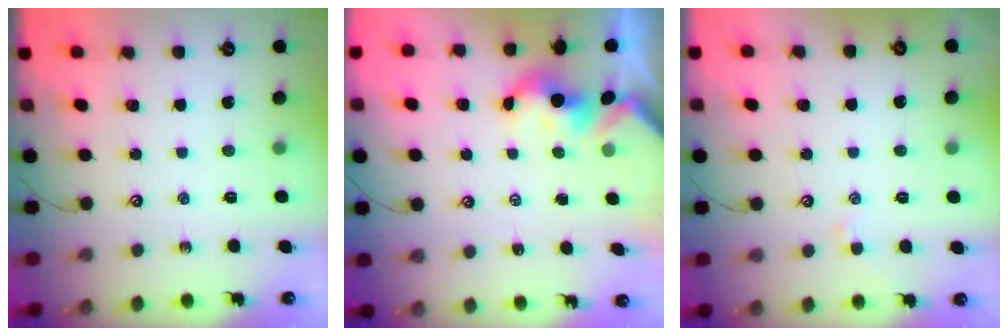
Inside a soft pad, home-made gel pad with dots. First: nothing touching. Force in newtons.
{"total": 1.5, "press": 1.5, "slide": 0.3}
{"total": 1.4, "press": 1.3, "slide": 0.3}